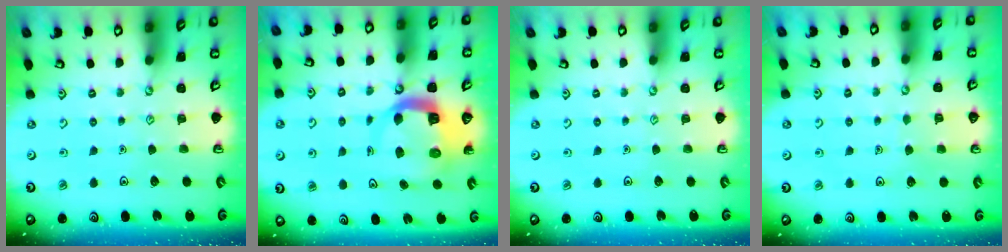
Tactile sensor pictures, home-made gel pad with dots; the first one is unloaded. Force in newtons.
{"total": 9.0, "press": 8.9, "slide": 1.1}
{"total": 0.0}
{"total": 3.4, "press": 3.4, "slide": 0.3}